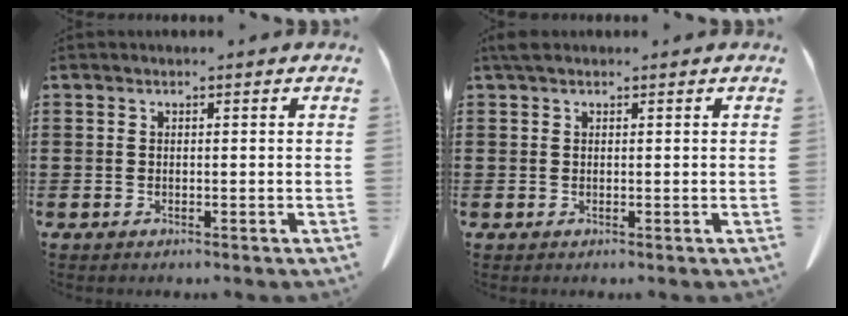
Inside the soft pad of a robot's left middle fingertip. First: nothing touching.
{"total": 1.6, "force": [1.3, 0.4, 0.9], "torque": [-0.023, 0.000, 0.025]}